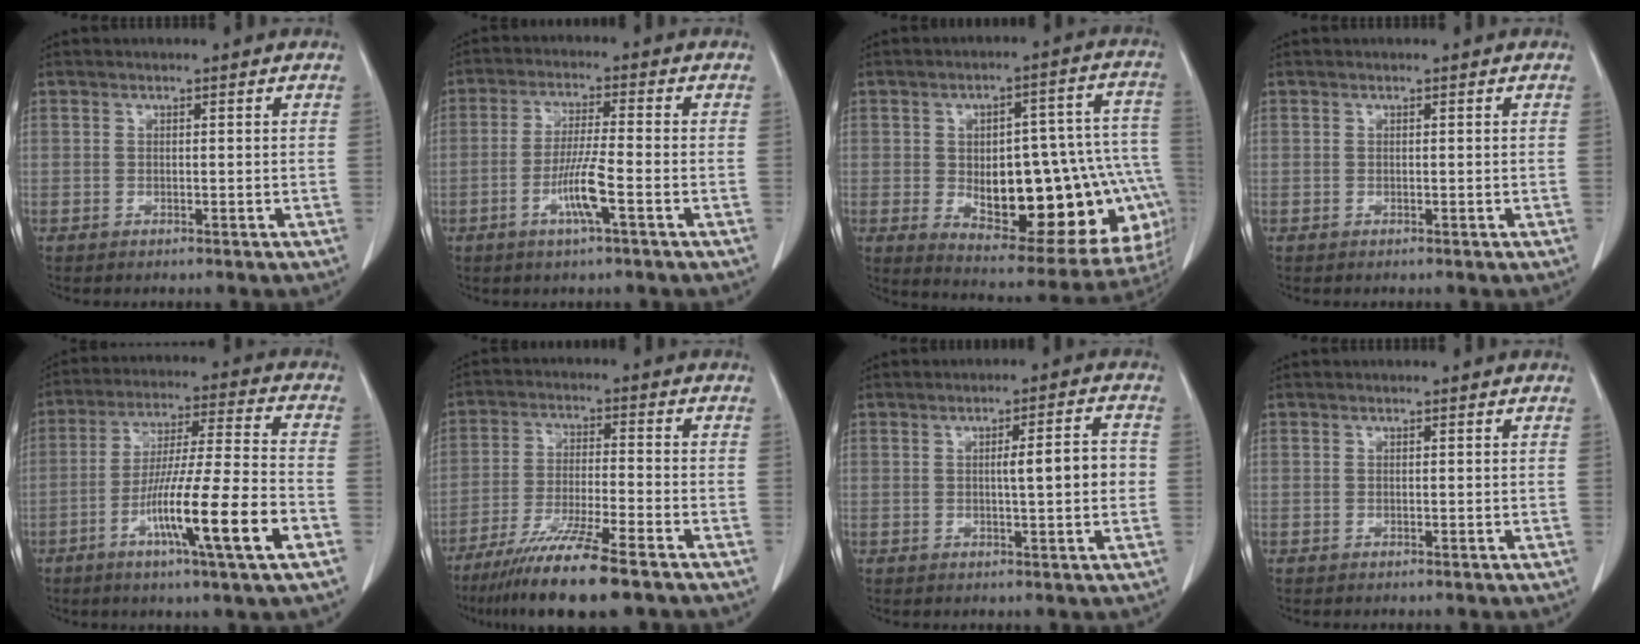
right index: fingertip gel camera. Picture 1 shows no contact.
{"total": 6.6, "force": [-2.6, -0.2, 6.1], "torque": [-0.120, -0.007, -0.050]}
{"total": 27.0, "force": [-5.0, 10.8, 24.2], "torque": [-0.252, 0.029, -0.040]}
{"total": 0.0}
{"total": 17.8, "force": [-7.2, -0.1, 16.2], "torque": [-0.283, -0.017, -0.123]}
{"total": 12.6, "force": [-9.1, 0.3, 8.8], "torque": [-0.156, -0.037, -0.155]}
{"total": 5.9, "force": [0.0, 0.4, 5.8], "torque": [-0.086, 0.006, 0.000]}
{"total": 0.0}